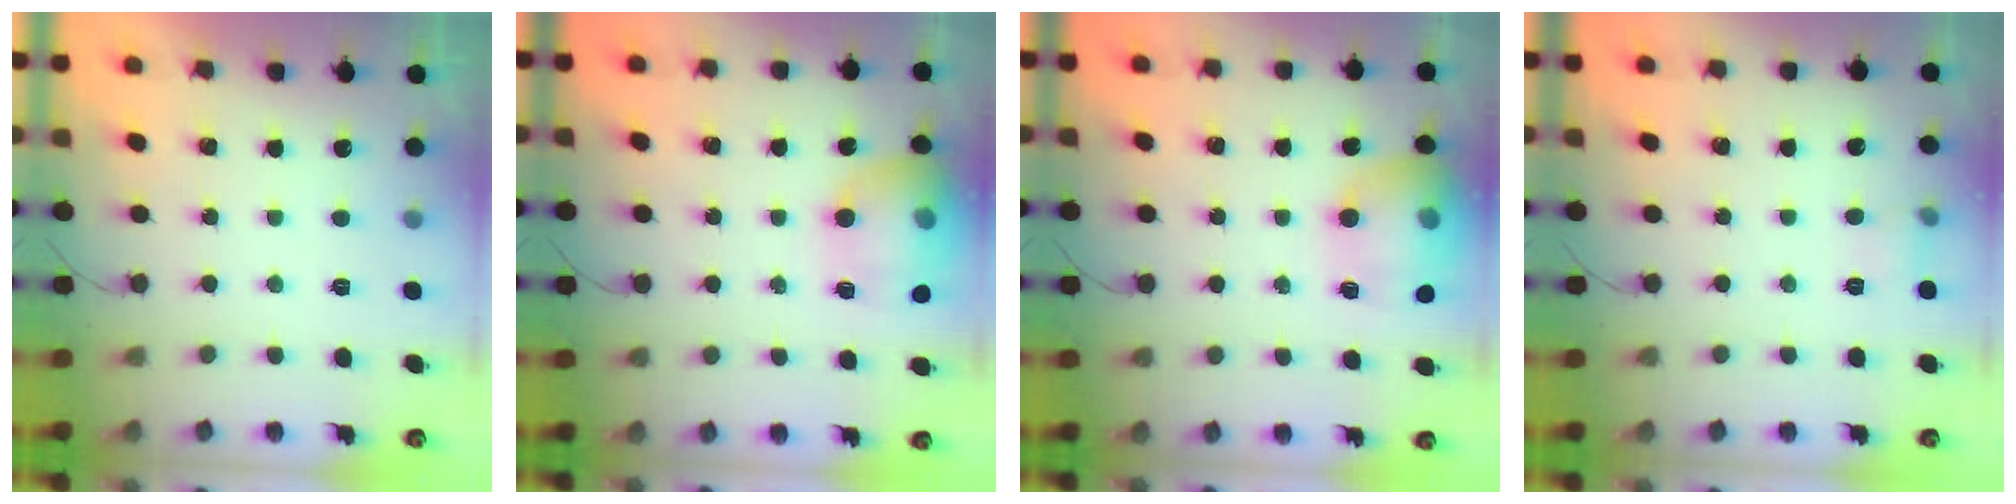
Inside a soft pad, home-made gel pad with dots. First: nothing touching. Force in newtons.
{"total": 16.8, "press": 16.7, "slide": 1.6}
{"total": 16.8, "press": 16.7, "slide": 1.6}
{"total": 4.5, "press": 4.3, "slide": 1.3}